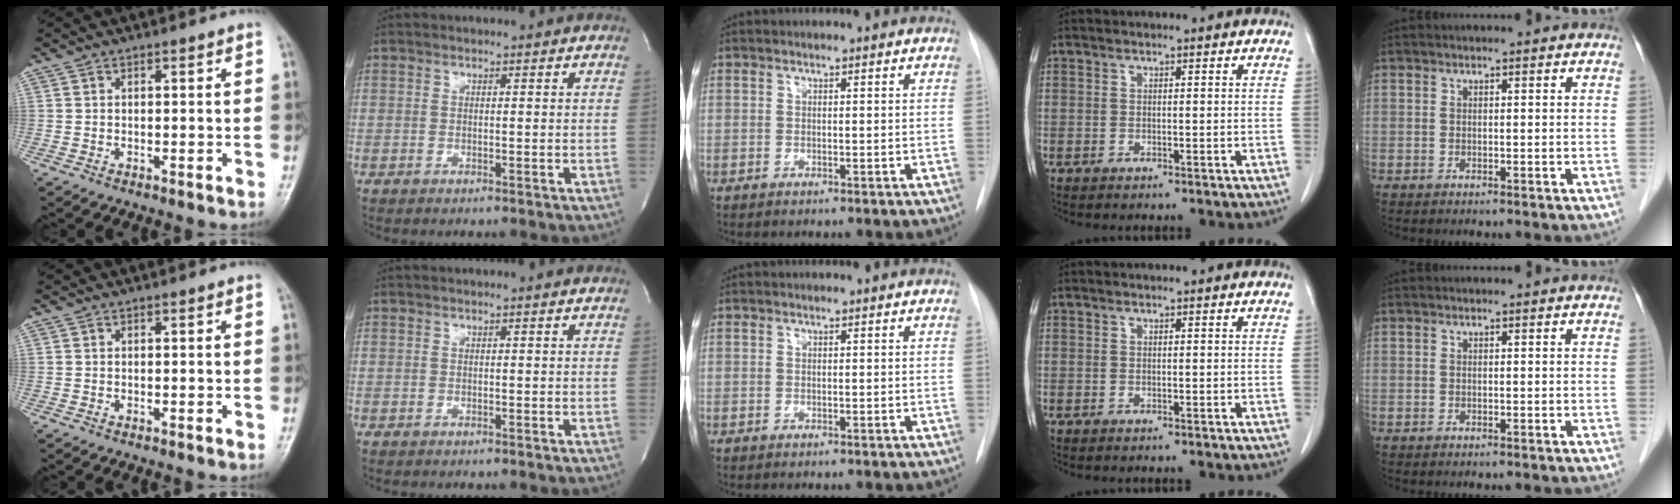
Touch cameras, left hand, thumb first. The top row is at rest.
{}